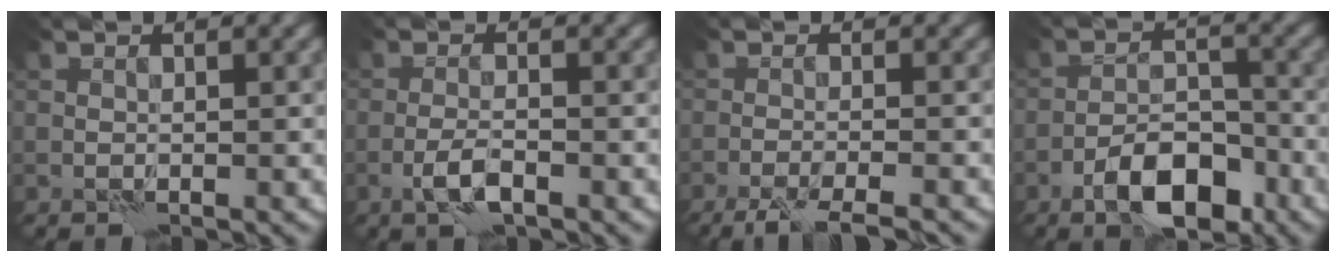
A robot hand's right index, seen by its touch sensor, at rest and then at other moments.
{"total": 2.3, "force": [-1.3, 0.5, 1.9], "torque": [-0.045, 0.002, -0.031]}
{"total": 5.6, "force": [-4.8, 0.7, 2.9], "torque": [-0.050, -0.014, -0.077]}
{"total": 6.2, "force": [-3.8, 2.5, 4.2], "torque": [-0.065, 0.007, -0.069]}